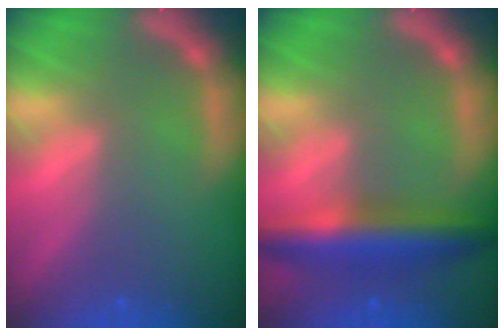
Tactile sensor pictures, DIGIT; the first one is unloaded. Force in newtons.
{"total": 6.5}